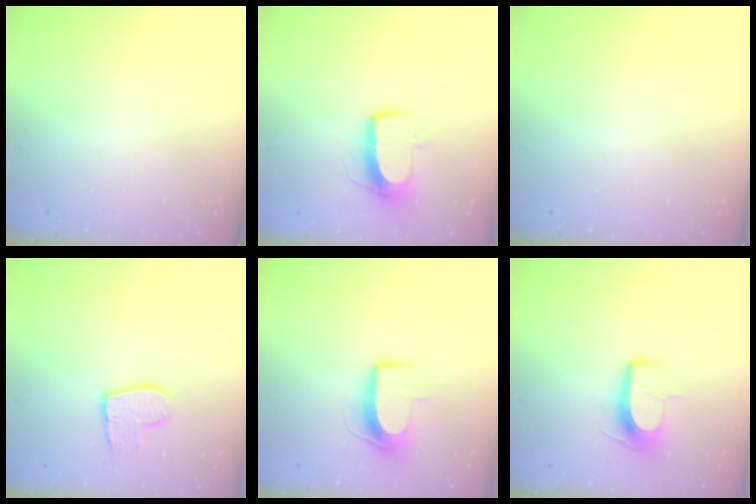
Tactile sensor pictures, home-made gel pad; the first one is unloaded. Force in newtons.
{"total": 9.9, "press": 9.8, "slide": 1.0}
{"total": 0.0}
{"total": 9.8, "press": 9.8, "slide": 0.9}
{"total": 9.4, "press": 9.4, "slide": 0.3}
{"total": 9.9, "press": 9.9, "slide": 0.6}